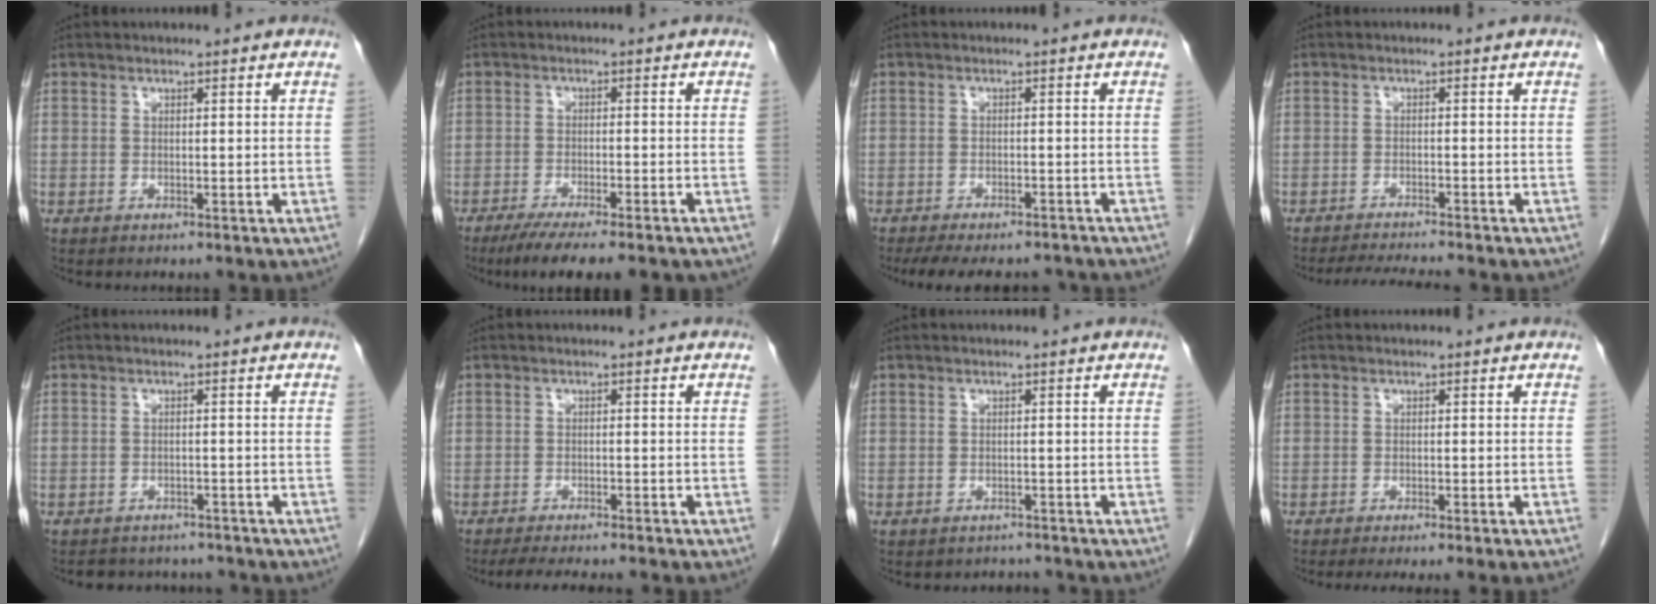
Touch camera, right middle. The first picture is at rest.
{"total": 10.9, "force": [-8.5, 1.5, 6.6], "torque": [-0.086, -0.018, -0.123]}
{"total": 11.7, "force": [-10.3, 3.3, 4.4], "torque": [-0.080, 0.000, -0.133]}
{"total": 5.6, "force": [-5.2, -0.5, 2.0], "torque": [-0.030, -0.014, -0.085]}
{"total": 6.8, "force": [-6.3, 2.5, 0.8], "torque": [-0.009, 0.009, -0.075]}
{"total": 8.7, "force": [-7.6, 0.8, 4.2], "torque": [-0.053, -0.012, -0.109]}
{"total": 2.1, "force": [-1.9, 0.5, -0.6], "torque": [0.007, -0.004, -0.028]}
{"total": 6.2, "force": [-5.3, -1.0, 3.0], "torque": [-0.015, -0.009, -0.073]}